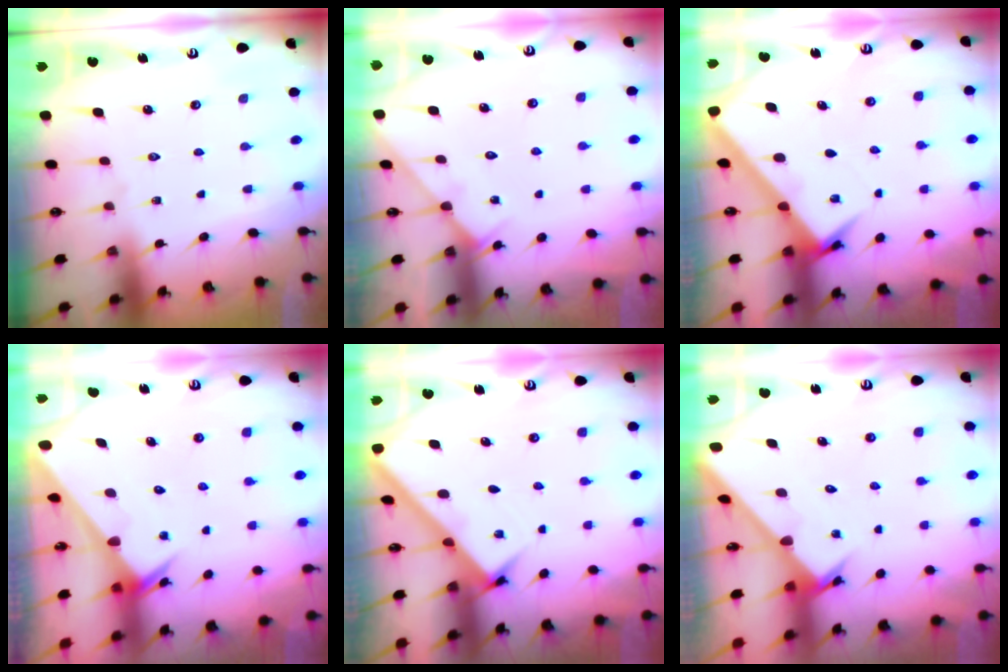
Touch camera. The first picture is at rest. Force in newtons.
{"total": 4.6, "press": 4.5, "slide": 0.5}
{"total": 3.5, "press": 3.5, "slide": 0.3}
{"total": 2.4, "press": 2.4, "slide": 0.1}
{"total": 2.6, "press": 2.6, "slide": 0.3}
{"total": 2.4, "press": 2.4, "slide": 0.3}